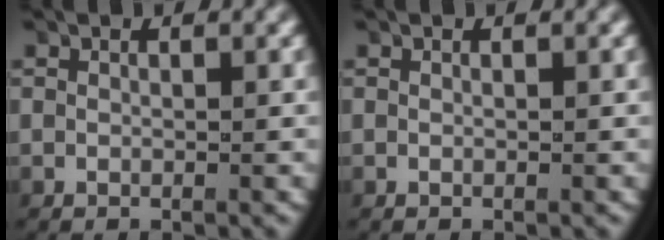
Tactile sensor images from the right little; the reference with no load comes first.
{"total": 0.0}